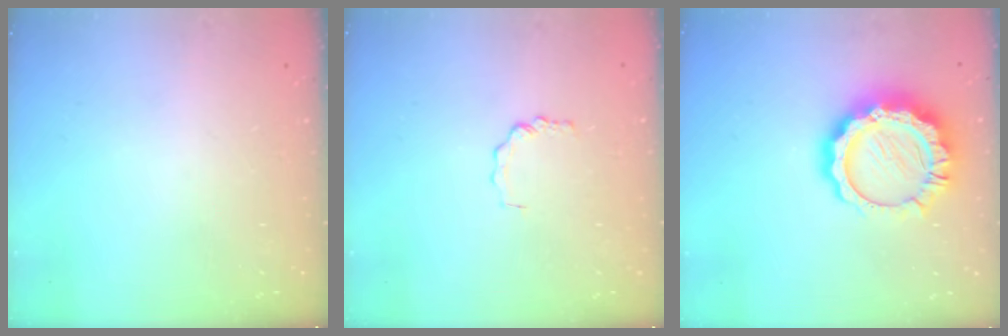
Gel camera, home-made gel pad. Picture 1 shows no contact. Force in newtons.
{"total": 1.8, "press": 1.8, "slide": 0.3}
{"total": 15.5, "press": 15.4, "slide": 1.3}